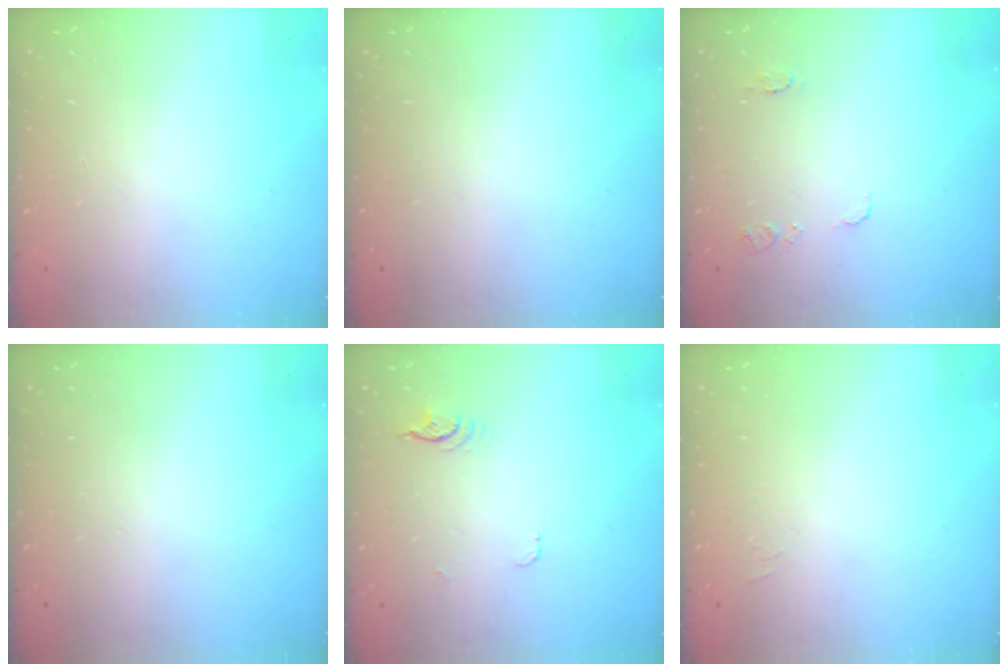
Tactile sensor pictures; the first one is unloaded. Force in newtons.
{"total": 0.0}
{"total": 7.1, "press": 7.0, "slide": 0.7}
{"total": 0.0}
{"total": 3.8, "press": 3.4, "slide": 1.6}
{"total": 4.5, "press": 4.4, "slide": 0.9}